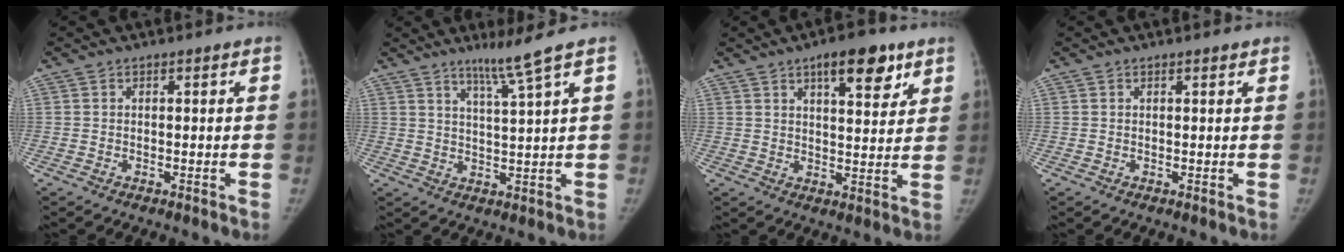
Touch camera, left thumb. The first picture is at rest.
{"total": 5.5, "force": [3.8, -1.4, 3.8], "torque": [-0.067, -0.035, 0.073]}
{"total": 9.9, "force": [5.8, 3.8, 7.1], "torque": [-0.075, -0.027, 0.083]}
{"total": 0.6, "force": [0.5, 0.1, 0.4], "torque": [-0.007, -0.003, 0.008]}